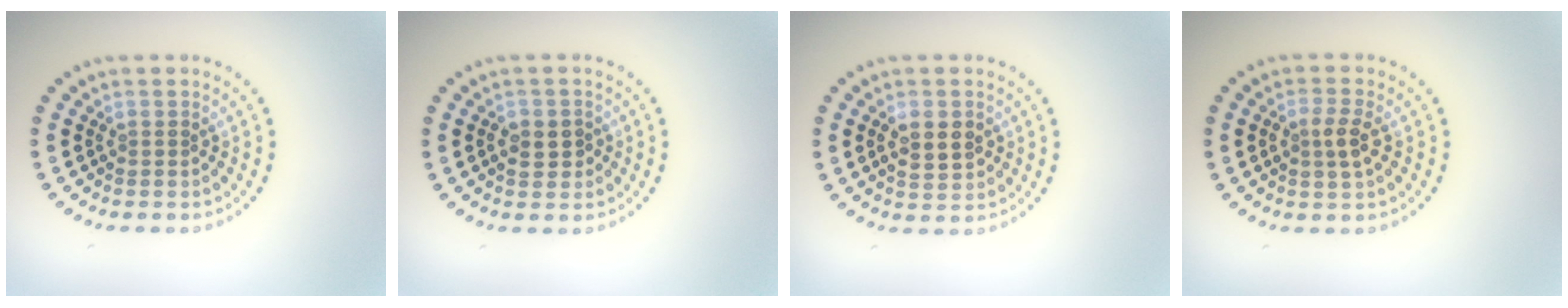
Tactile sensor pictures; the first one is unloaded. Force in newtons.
{"total": 2.3, "press": 2.2, "slide": 0.5}
{"total": 2.9, "press": 2.9, "slide": 0.1}
{"total": 2.1, "press": 2.1, "slide": 0.4}